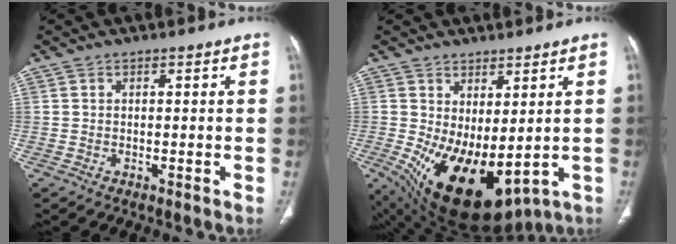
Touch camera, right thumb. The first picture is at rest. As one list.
[{"total": 15.1, "force": [-1.4, 7.4, 13.1], "torque": [-0.215, -0.020, 0.012]}]